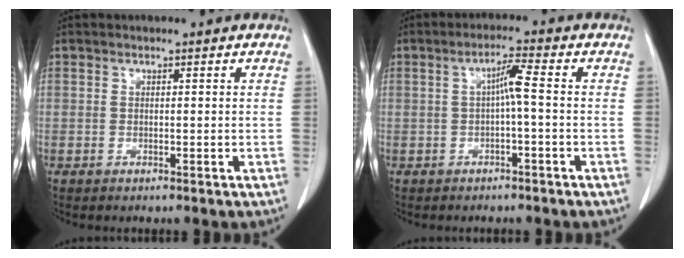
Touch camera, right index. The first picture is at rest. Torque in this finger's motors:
{"motor_torque": [0.38, 0.05, 0.08, 0.05]}